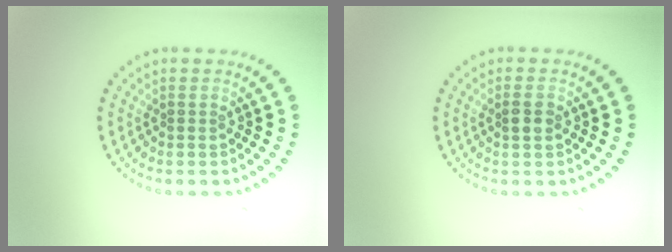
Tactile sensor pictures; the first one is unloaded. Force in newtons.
{"total": 1.4, "press": 1.4, "slide": 0.2}